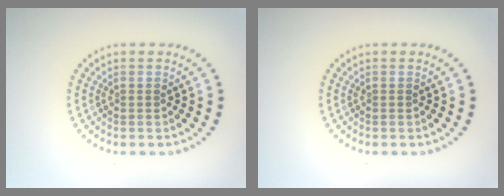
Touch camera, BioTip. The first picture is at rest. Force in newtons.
{"total": 0.0}